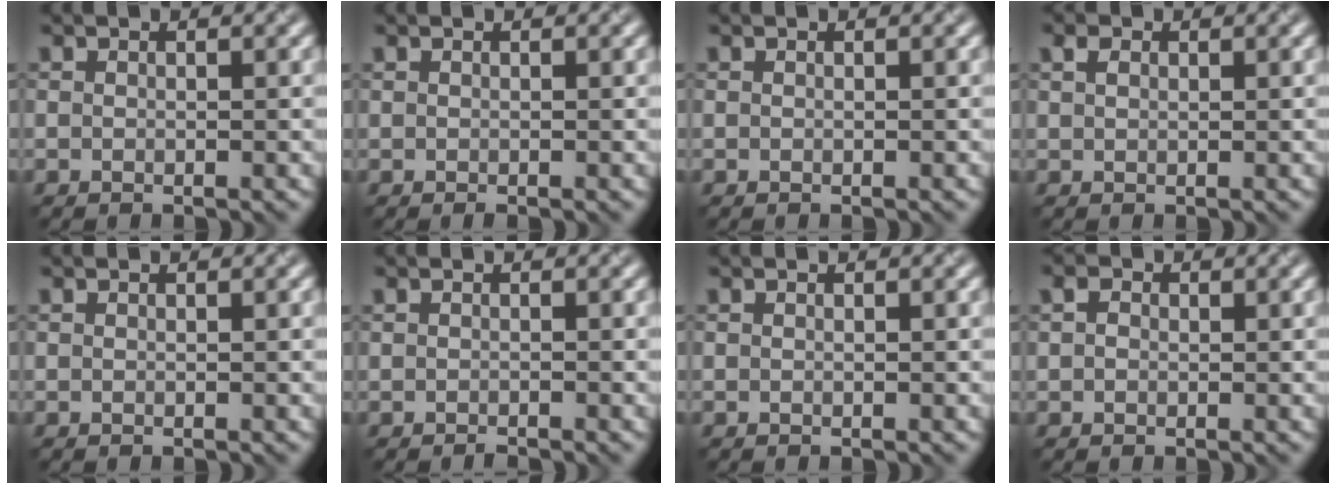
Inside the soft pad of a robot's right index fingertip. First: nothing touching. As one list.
[{"total": 0.0}, {"total": 0.0}, {"total": 0.8, "force": [0.7, 0.4, 0.2], "torque": [-0.003, 0.006, 0.010]}, {"total": 0.0}, {"total": 0.7, "force": [-0.6, 0.0, 0.2], "torque": [0.002, 0.001, -0.013]}, {"total": 0.0}, {"total": 0.6, "force": [0.2, 0.6, 0.1], "torque": [0.001, 0.005, 0.001]}]